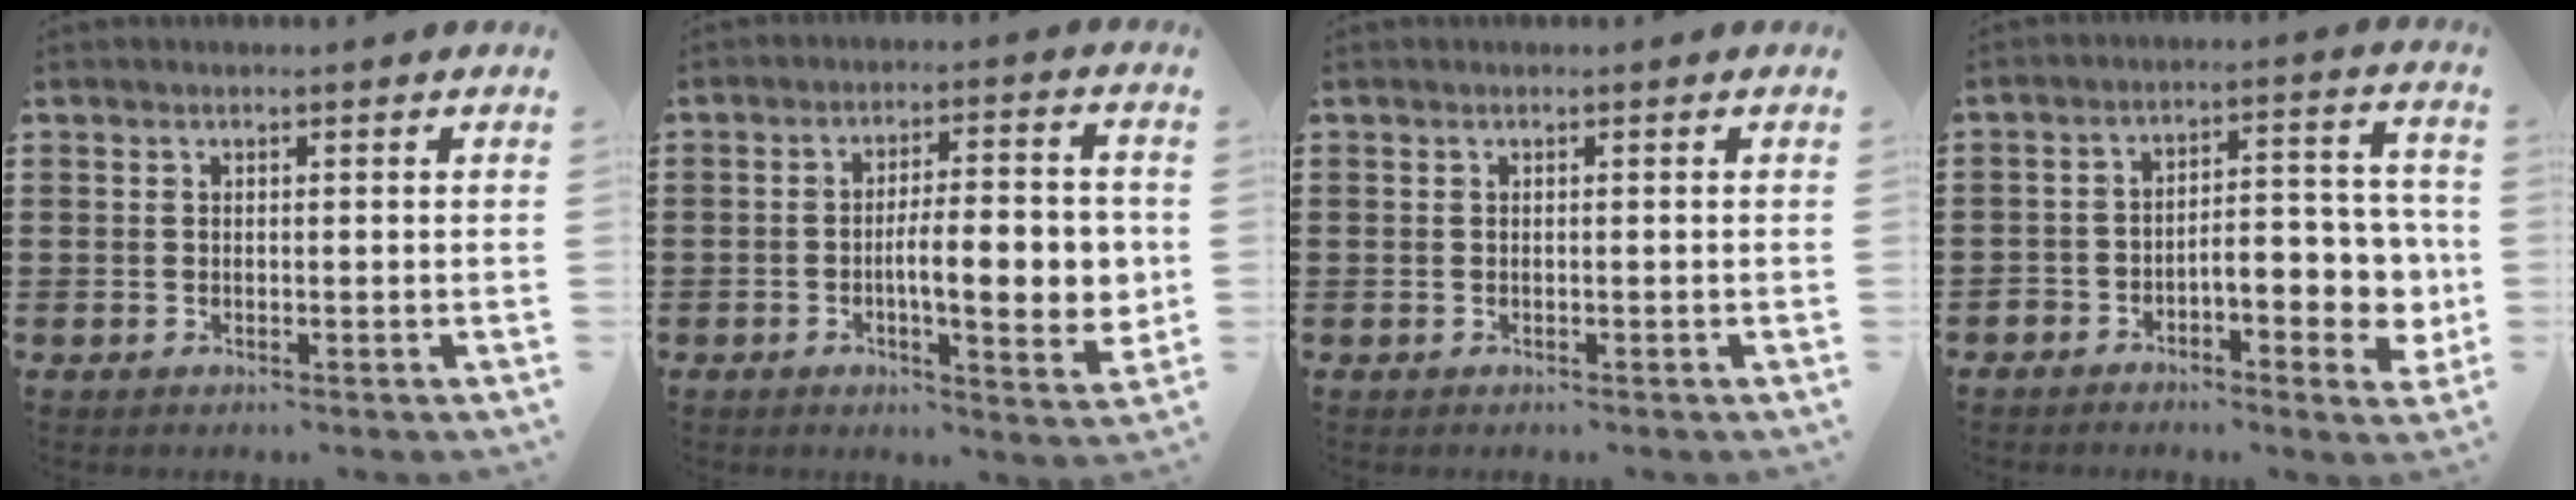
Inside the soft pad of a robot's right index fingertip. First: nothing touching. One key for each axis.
{"total": 10.3, "fx": -1.4, "fy": 2.7, "fz": 9.9, "tx": -0.142, "ty": -0.004, "tz": -0.024}
{"total": 0.0}
{"total": 6.4, "fx": -2.9, "fy": 3.2, "fz": 4.7, "tx": -0.063, "ty": -0.003, "tz": -0.056}